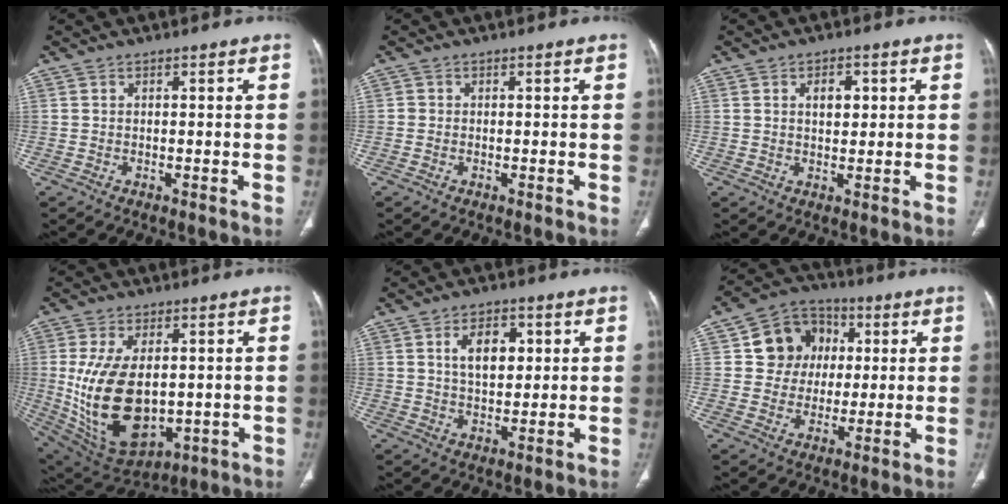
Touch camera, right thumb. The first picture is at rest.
{"total": 0.6, "force": [-0.1, 0.5, 0.1], "torque": [0.003, 0.004, -0.006]}
{"total": 3.8, "force": [1.1, 2.4, 2.7], "torque": [-0.025, -0.001, 0.017]}
{"total": 18.7, "force": [-0.2, 10.8, 15.2], "torque": [-0.281, -0.014, 0.029]}
{"total": 7.4, "force": [2.2, 4.4, 5.5], "torque": [-0.066, -0.006, 0.039]}
{"total": 10.9, "force": [2.2, 9.9, 4.1], "torque": [-0.018, 0.005, 0.033]}